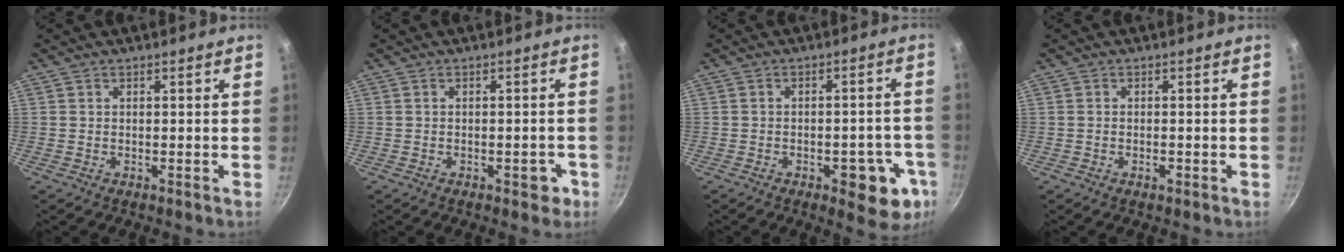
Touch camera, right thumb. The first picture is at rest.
{"total": 2.9, "force": [-1.4, 1.5, 2.1], "torque": [-0.004, 0.017, -0.013]}
{"total": 10.8, "force": [-4.5, 4.9, 8.5], "torque": [-0.061, 0.018, -0.053]}
{"total": 1.0, "force": [-0.6, 0.4, 0.8], "torque": [-0.015, 0.001, -0.011]}